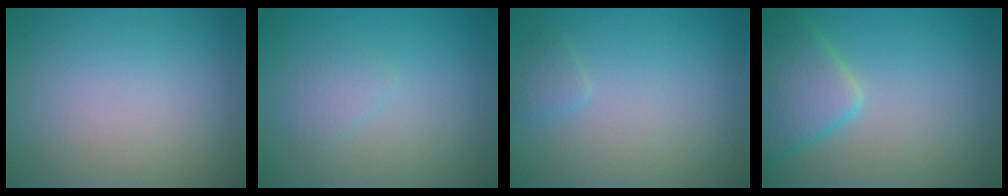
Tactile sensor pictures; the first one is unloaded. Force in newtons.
{"total": 1.3, "press": 1.3, "slide": 0.1}
{"total": 1.0, "press": 0.9, "slide": 0.1}
{"total": 4.9, "press": 4.9, "slide": 0.3}